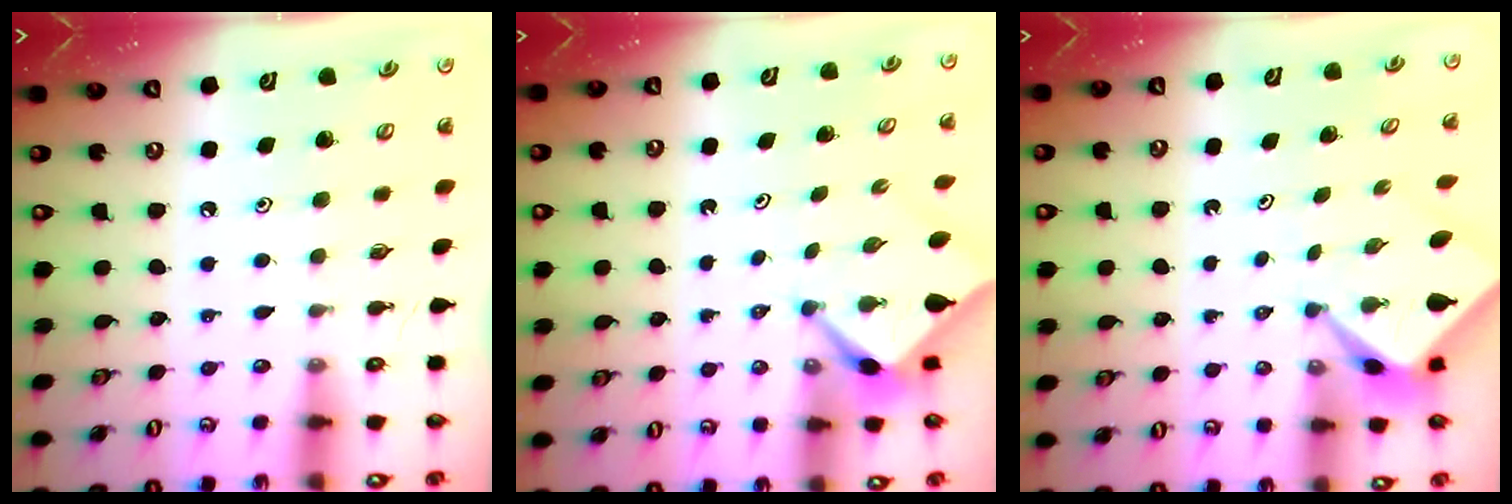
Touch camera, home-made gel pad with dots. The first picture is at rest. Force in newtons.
{"total": 2.6, "press": 2.6, "slide": 0.3}
{"total": 2.3, "press": 2.3, "slide": 0.3}